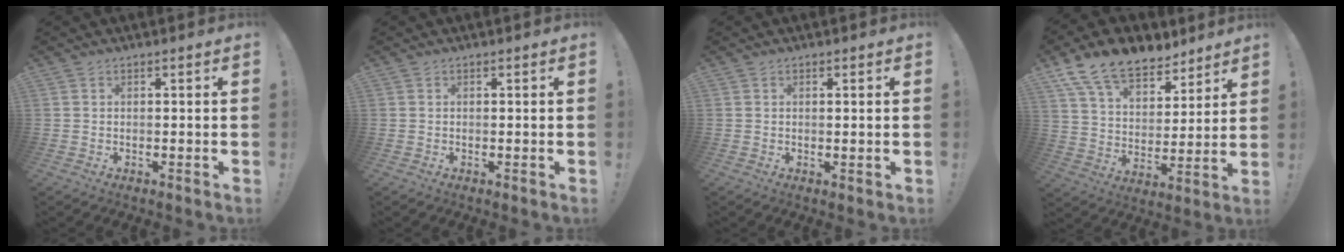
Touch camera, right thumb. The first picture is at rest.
{"total": 0.0}
{"total": 0.9, "force": [0.5, 0.2, 0.7], "torque": [-0.001, -0.005, 0.005]}
{"total": 15.6, "force": [11.4, 8.3, 6.7], "torque": [-0.123, -0.074, 0.212]}